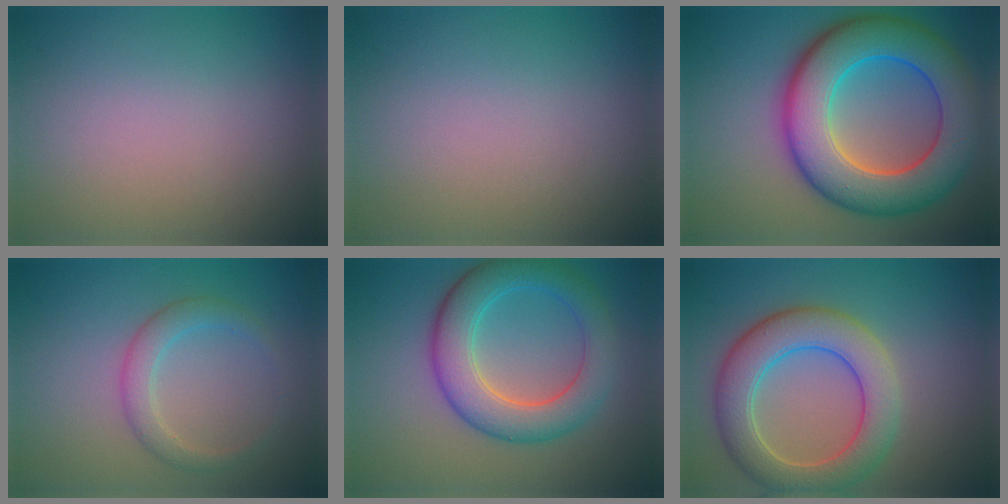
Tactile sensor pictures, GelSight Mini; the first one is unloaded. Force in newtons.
{"total": 0.0}
{"total": 11.6, "press": 11.6, "slide": 0.2}
{"total": 2.5, "press": 2.5, "slide": 0.1}
{"total": 6.5, "press": 6.5, "slide": 0.1}
{"total": 6.9, "press": 6.9, "slide": 0.8}